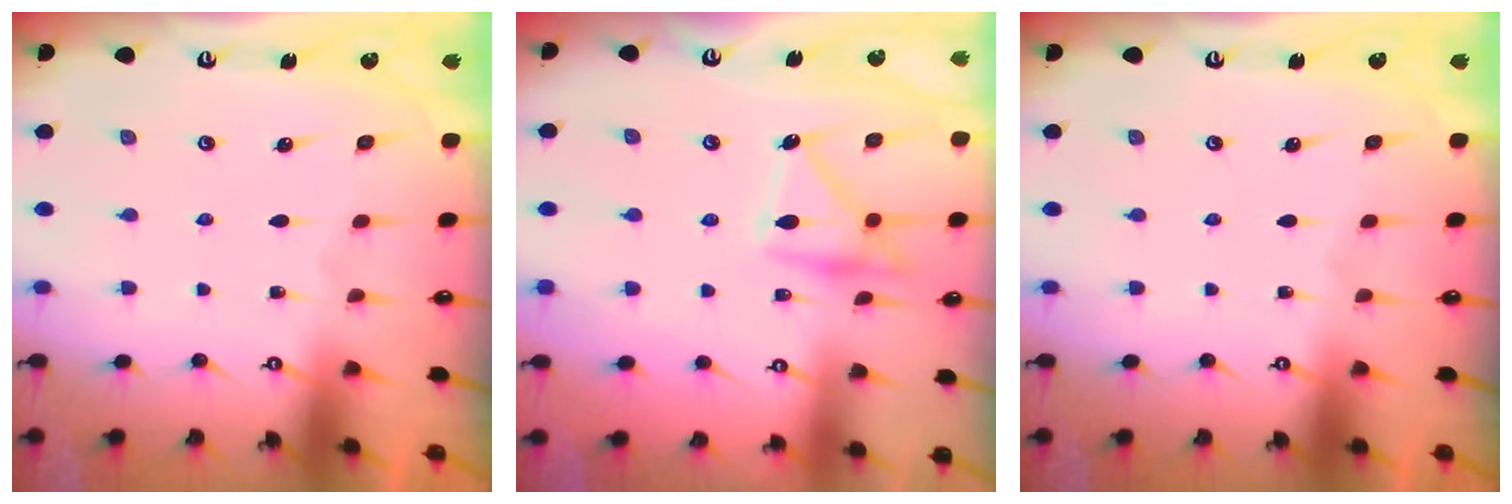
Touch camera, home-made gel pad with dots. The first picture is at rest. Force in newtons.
{"total": 16.9, "press": 16.9, "slide": 1.1}
{"total": 0.0}